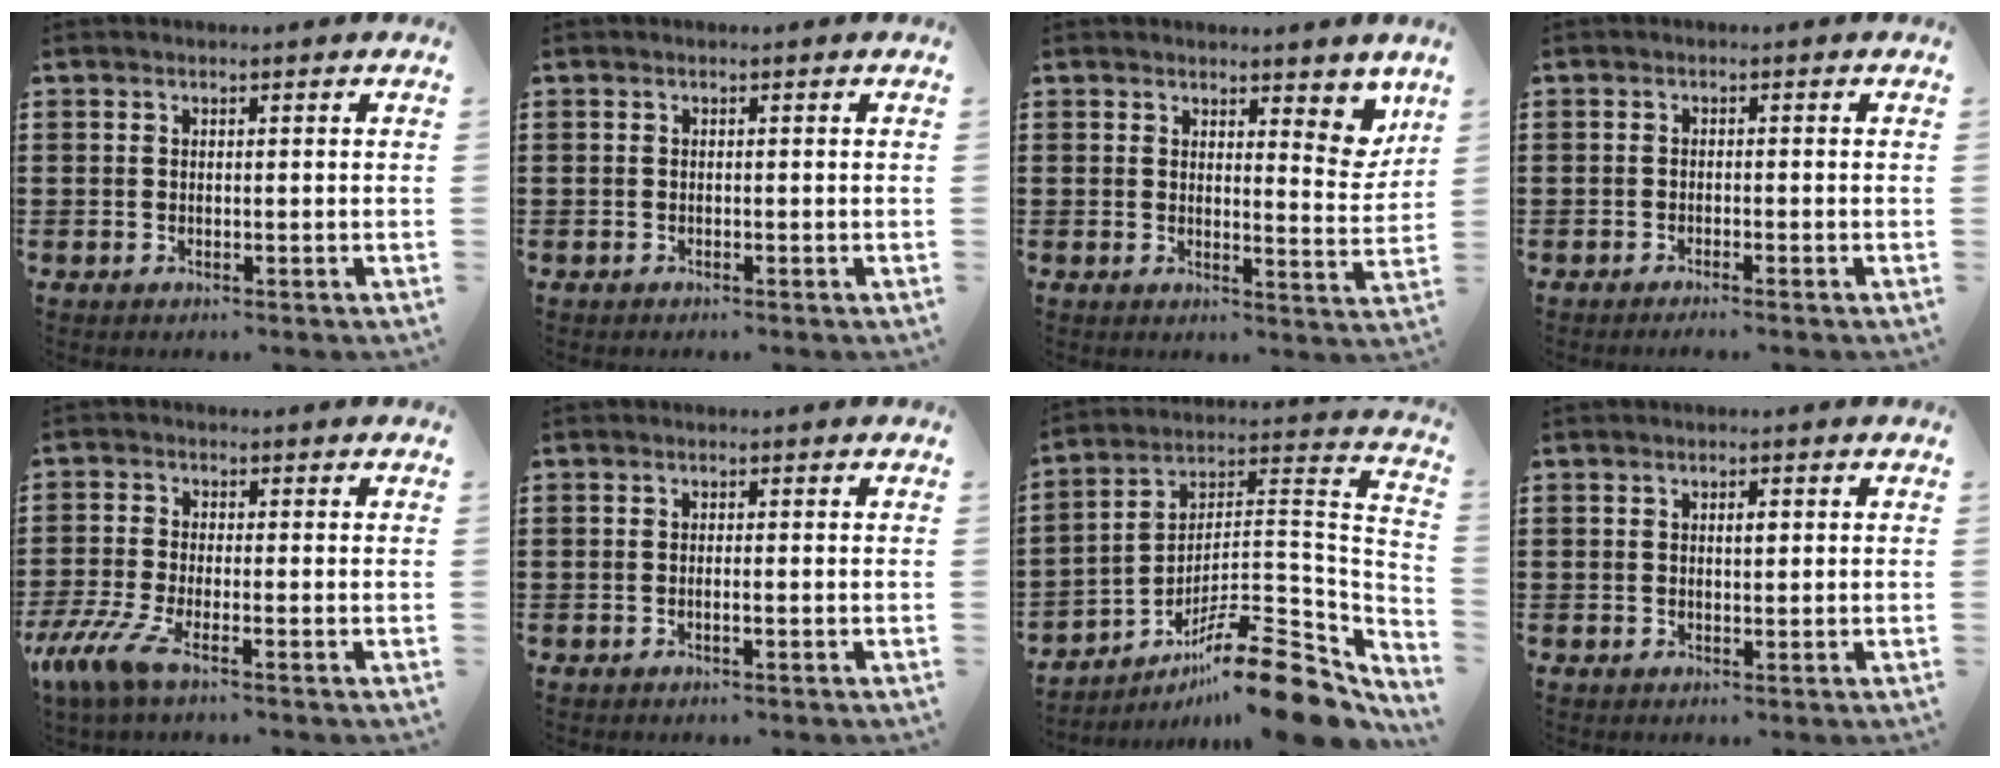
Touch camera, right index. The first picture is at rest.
{"total": 0.0}
{"total": 4.5, "force": [3.9, 1.4, 1.8], "torque": [-0.024, -0.017, 0.067]}
{"total": 0.9, "force": [-0.9, -0.1, 0.3], "torque": [-0.007, 0.000, -0.017]}
{"total": 5.4, "force": [-3.3, 0.5, 4.2], "torque": [-0.114, -0.026, -0.069]}
{"total": 0.6, "force": [-0.3, -0.1, 0.6], "torque": [-0.009, -0.004, -0.004]}
{"total": 15.3, "force": [-10.9, 2.7, 10.4], "torque": [-0.148, 0.034, -0.196]}
{"total": 1.5, "force": [0.4, 0.4, 1.4], "torque": [-0.027, 0.004, 0.004]}